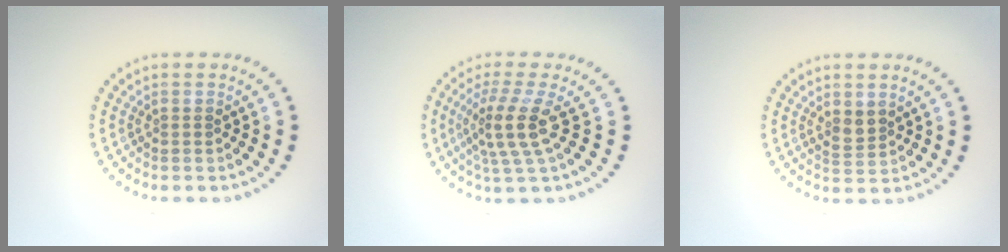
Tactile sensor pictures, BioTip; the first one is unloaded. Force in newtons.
{"total": 3.8, "press": 2.9, "slide": 2.4}
{"total": 1.7, "press": 1.4, "slide": 0.8}